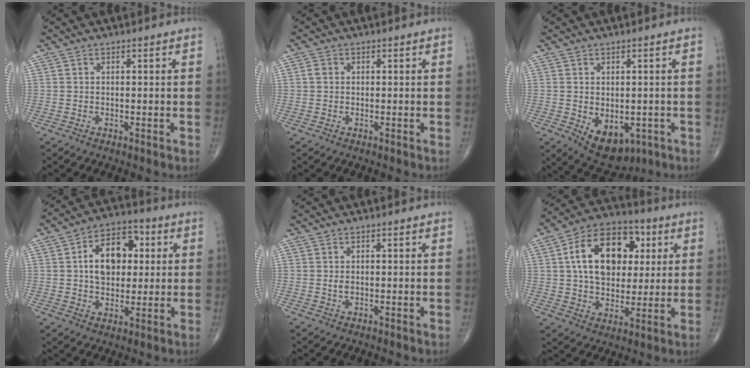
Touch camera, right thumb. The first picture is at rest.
{"total": 1.2, "force": [0.2, 1.0, 0.6], "torque": [-0.007, 0.005, 0.002]}
{"total": 8.8, "force": [-2.8, 5.7, 6.2], "torque": [-0.062, -0.002, -0.023]}
{"total": 12.9, "force": [2.3, 8.7, 9.2], "torque": [-0.110, 0.013, 0.032]}
{"total": 0.9, "force": [0.1, 0.4, 0.7], "torque": [-0.006, -0.002, 0.004]}
{"total": 18.6, "force": [4.5, 12.6, 13.0], "torque": [-0.182, 0.008, 0.071]}